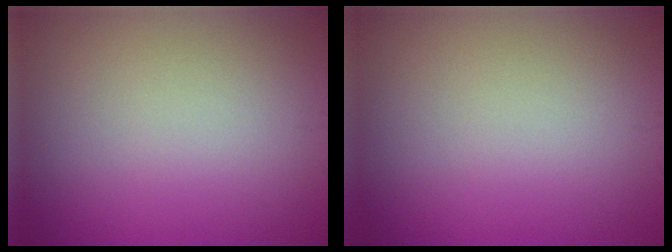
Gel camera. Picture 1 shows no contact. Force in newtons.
{"total": 0.0}